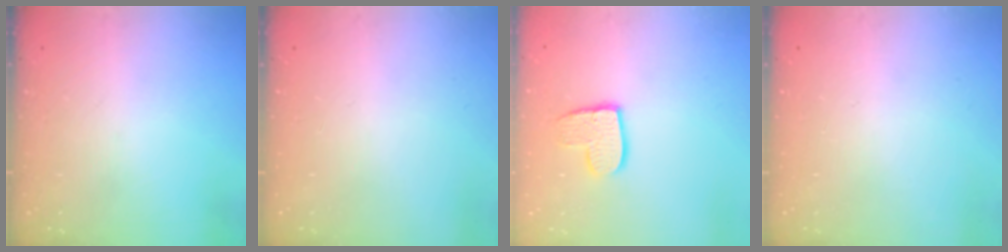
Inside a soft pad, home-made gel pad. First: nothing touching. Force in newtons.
{"total": 0.0}
{"total": 9.2, "press": 9.2, "slide": 0.6}
{"total": 0.0}